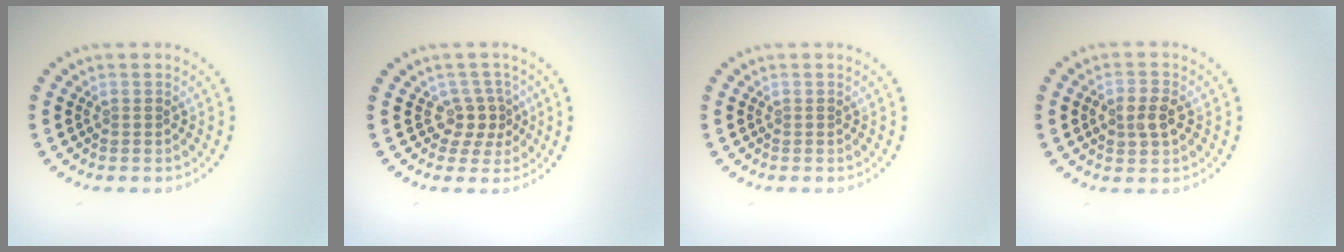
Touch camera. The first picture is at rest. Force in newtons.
{"total": 2.4, "press": 1.8, "slide": 1.7}
{"total": 0.0}
{"total": 2.4, "press": 2.4, "slide": 0.4}